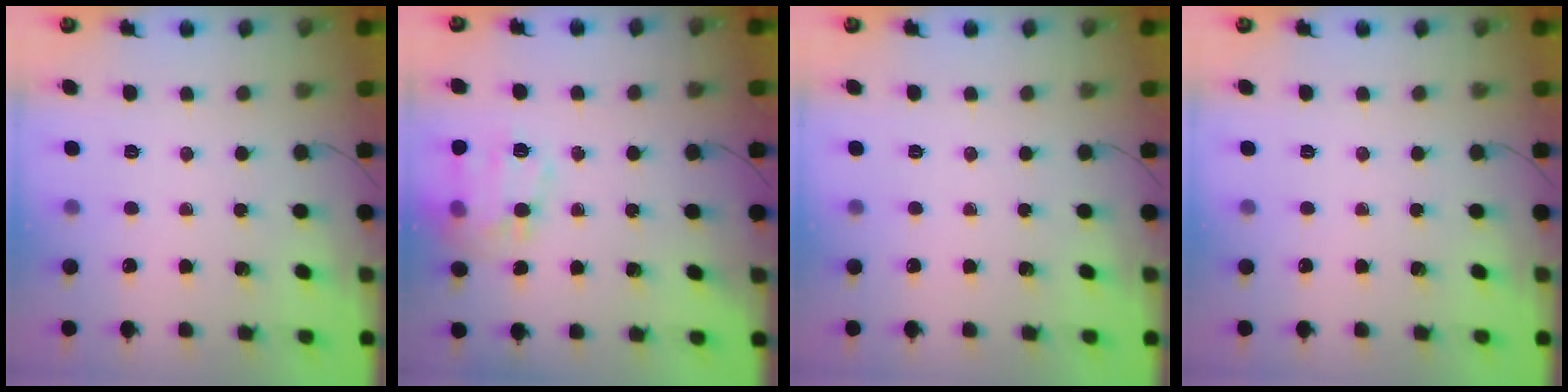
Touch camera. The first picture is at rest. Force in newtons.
{"total": 15.0, "press": 15.0, "slide": 0.8}
{"total": 0.0}
{"total": 0.0}